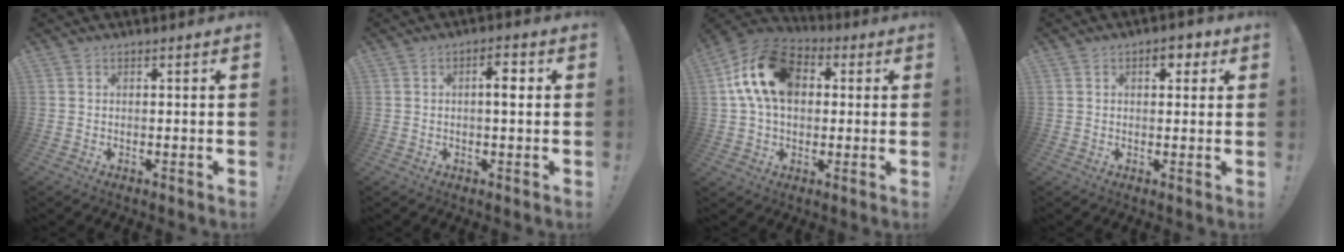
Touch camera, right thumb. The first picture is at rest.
{"total": 4.4, "force": [0.7, 1.0, 4.2], "torque": [-0.058, 0.000, 0.001]}
{"total": 17.6, "force": [4.1, 12.3, 12.0], "torque": [-0.212, 0.010, 0.079]}
{"total": 4.4, "force": [1.7, 2.6, 3.1], "torque": [-0.027, -0.002, 0.023]}